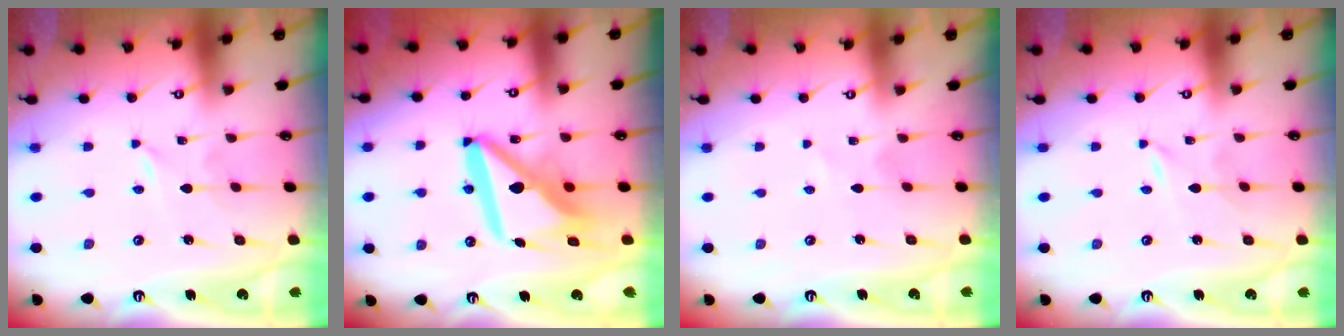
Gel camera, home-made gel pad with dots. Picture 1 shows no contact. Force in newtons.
{"total": 15.8, "press": 15.7, "slide": 1.5}
{"total": 1.4, "press": 1.4, "slide": 0.3}
{"total": 0.0}